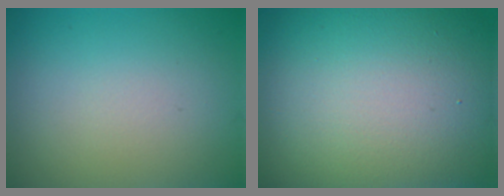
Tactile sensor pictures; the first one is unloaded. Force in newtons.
{"total": 19.6, "press": 19.5, "slide": 1.3}